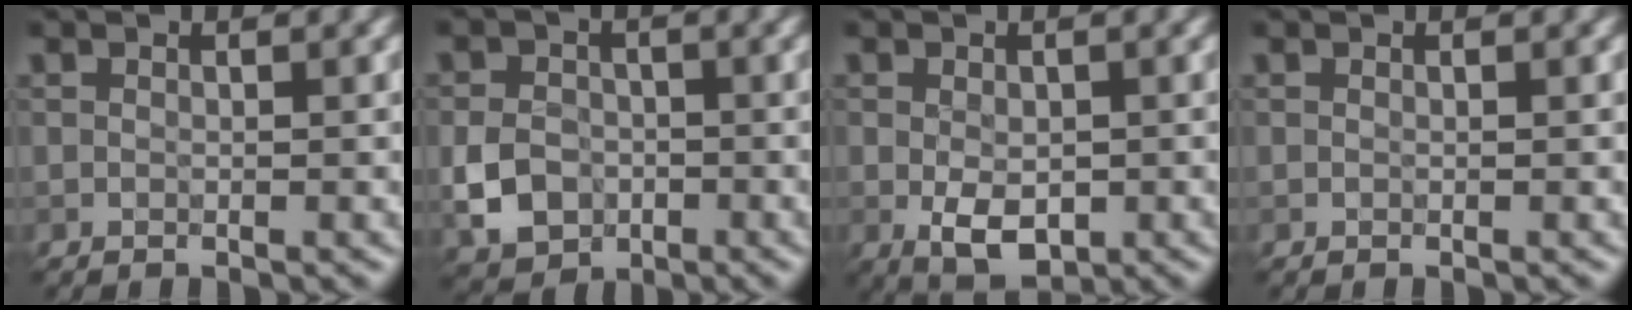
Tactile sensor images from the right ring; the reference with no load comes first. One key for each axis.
{"total": 4.2, "fx": -1.2, "fy": 3.4, "fz": 2.0, "tx": -0.039, "ty": -0.002, "tz": -0.028}
{"total": 3.8, "fx": -0.8, "fy": 2.4, "fz": 2.9, "tx": -0.054, "ty": -0.010, "tz": -0.008}
{"total": 0.0}